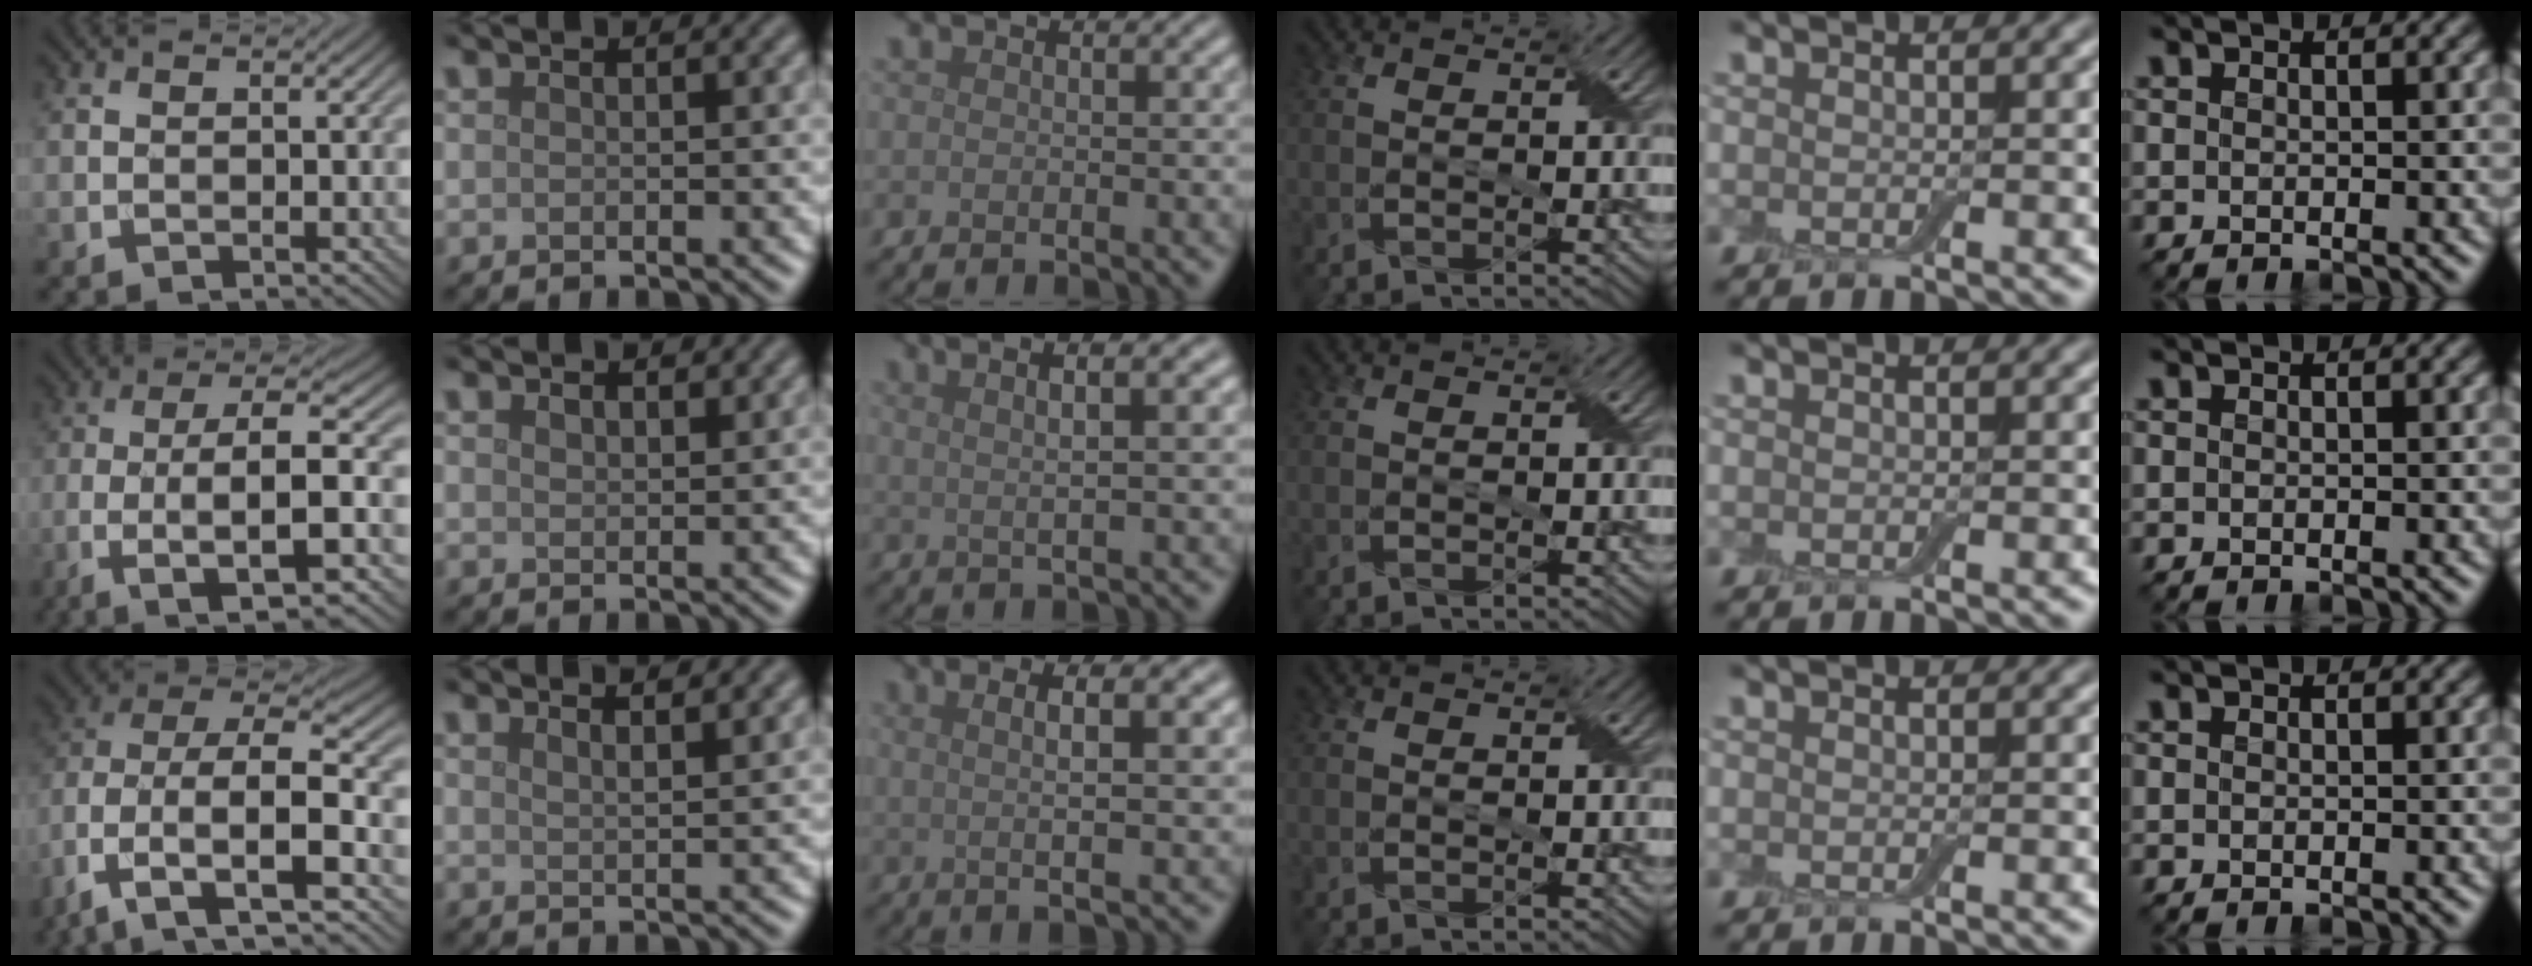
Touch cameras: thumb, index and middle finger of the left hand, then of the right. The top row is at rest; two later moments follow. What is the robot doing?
{"motion": "peel", "object": "bubble wrap"}